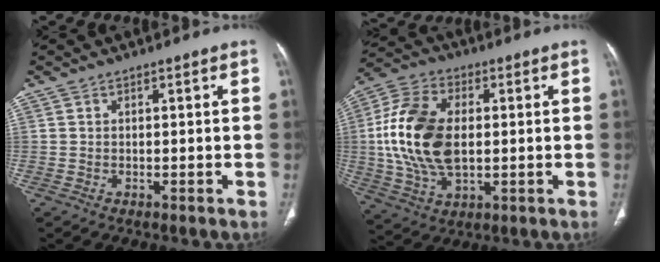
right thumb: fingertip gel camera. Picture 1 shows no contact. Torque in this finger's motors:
{"motor_torque": [2.28, 2.10, 1.27, -1.23, 0.53]}